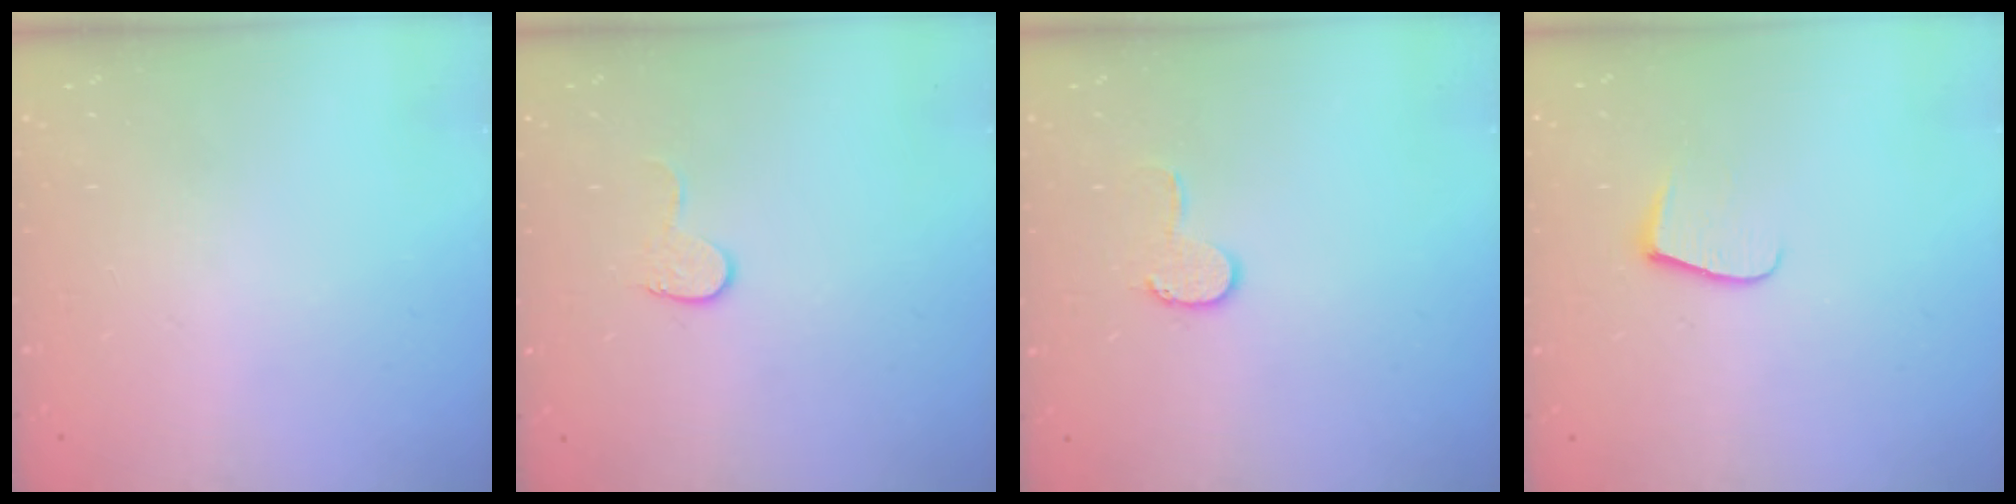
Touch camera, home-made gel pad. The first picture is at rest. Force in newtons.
{"total": 4.4, "press": 4.4, "slide": 0.4}
{"total": 6.9, "press": 6.8, "slide": 0.7}
{"total": 7.7, "press": 7.7, "slide": 0.6}